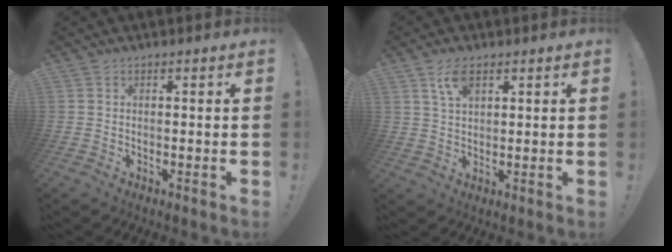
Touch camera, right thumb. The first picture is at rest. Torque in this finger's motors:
{"motor_torque": [-0.13, 0.77, 0.10, -0.02, 0.20]}